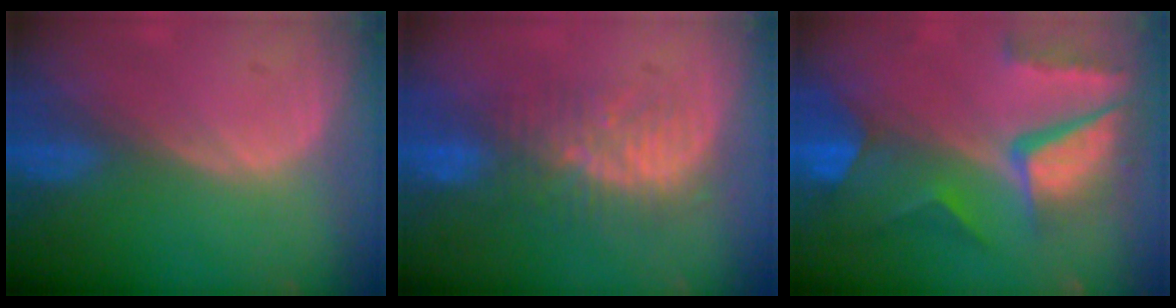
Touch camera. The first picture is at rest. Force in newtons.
{"total": 8.1, "press": 7.7, "slide": 2.7}
{"total": 11.0, "press": 9.0, "slide": 6.3}